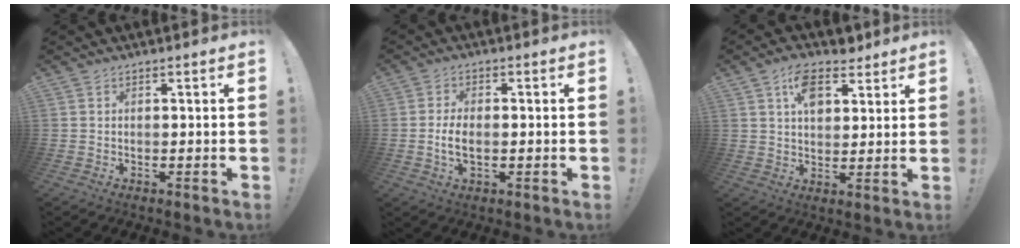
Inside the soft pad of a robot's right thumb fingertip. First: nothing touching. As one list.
[{"total": 5.9, "force": [-1.1, 2.9, 5.0], "torque": [-0.092, -0.003, -0.021]}, {"total": 10.0, "force": [5.5, 5.9, 5.9], "torque": [-0.085, -0.017, 0.099]}]